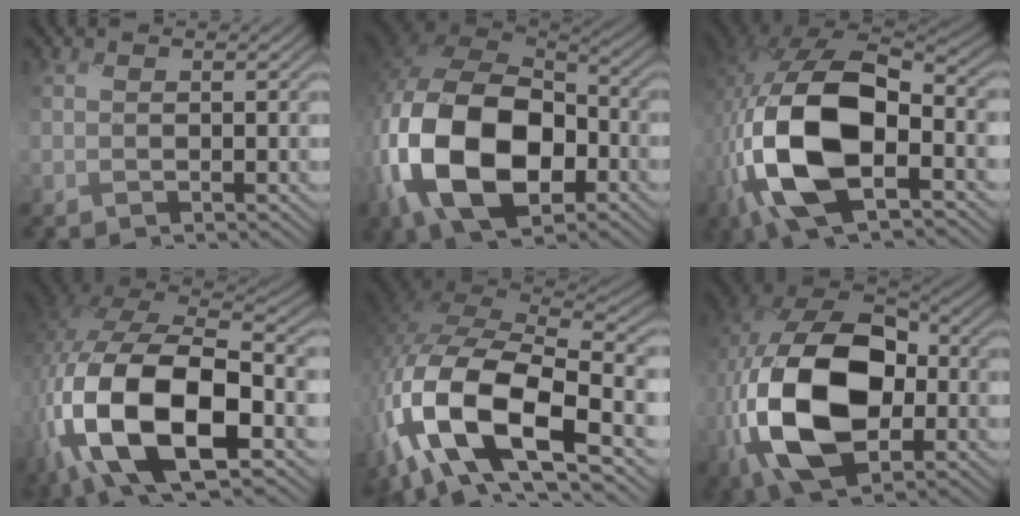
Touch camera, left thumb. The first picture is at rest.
{"total": 16.5, "force": [-5.0, 10.9, 11.3], "torque": [-0.247, -0.039, -0.089]}
{"total": 14.8, "force": [-3.5, 7.4, 12.3], "torque": [-0.273, -0.005, -0.074]}
{"total": 16.9, "force": [-5.0, 8.7, 13.6], "torque": [-0.293, -0.024, -0.085]}
{"total": 17.8, "force": [-7.4, 9.1, 13.4], "torque": [-0.308, -0.027, -0.136]}
{"total": 17.5, "force": [-4.1, 10.9, 13.1], "torque": [-0.299, -0.015, -0.092]}